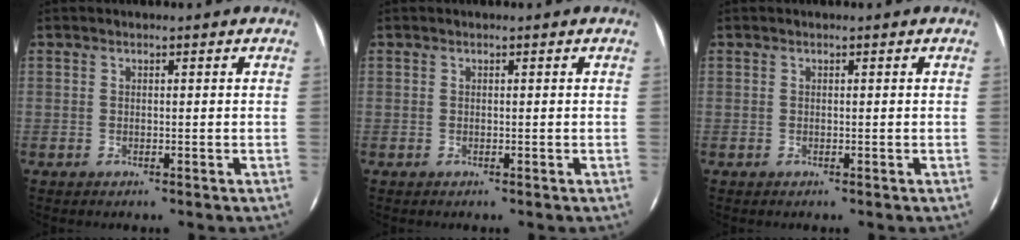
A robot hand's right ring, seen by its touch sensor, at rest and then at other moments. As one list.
[{"total": 0.0}, {"total": 0.0}]